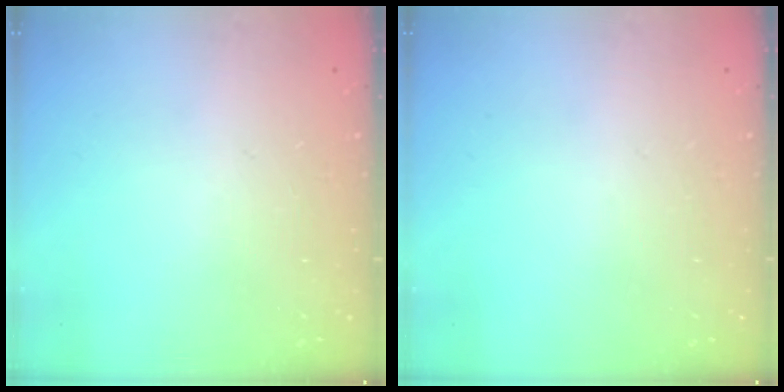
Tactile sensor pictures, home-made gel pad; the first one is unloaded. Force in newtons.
{"total": 0.0}